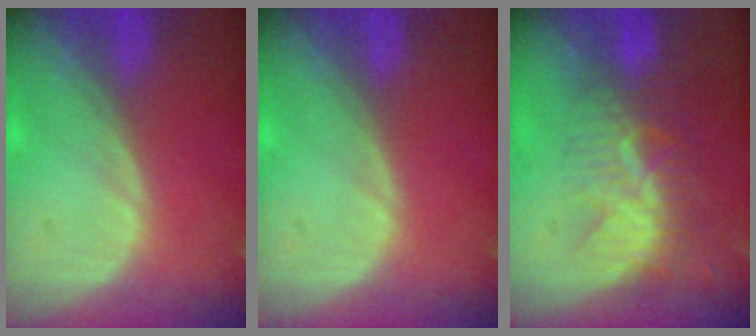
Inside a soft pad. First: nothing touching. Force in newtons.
{"total": 0.0}
{"total": 8.5, "press": 7.6, "slide": 3.8}